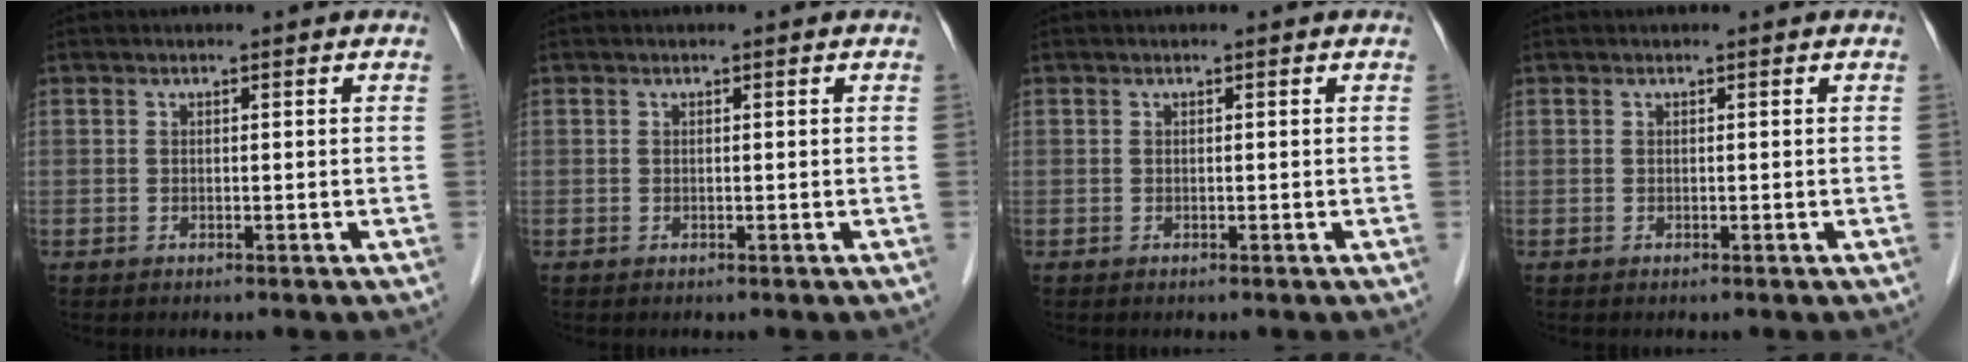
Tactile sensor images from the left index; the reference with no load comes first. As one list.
[{"total": 0.0}, {"total": 0.0}, {"total": 0.0}]